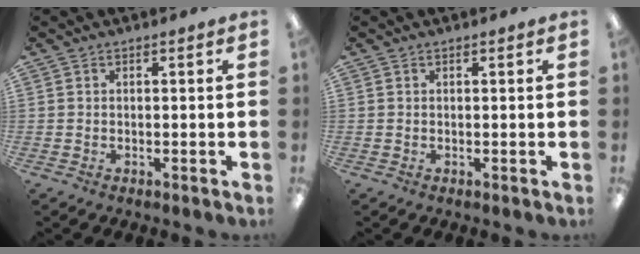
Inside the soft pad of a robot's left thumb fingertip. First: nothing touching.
{"total": 0.0}